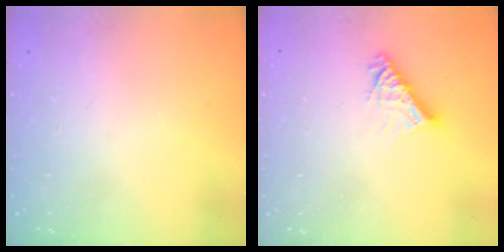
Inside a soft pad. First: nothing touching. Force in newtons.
{"total": 8.4, "press": 8.4, "slide": 0.7}